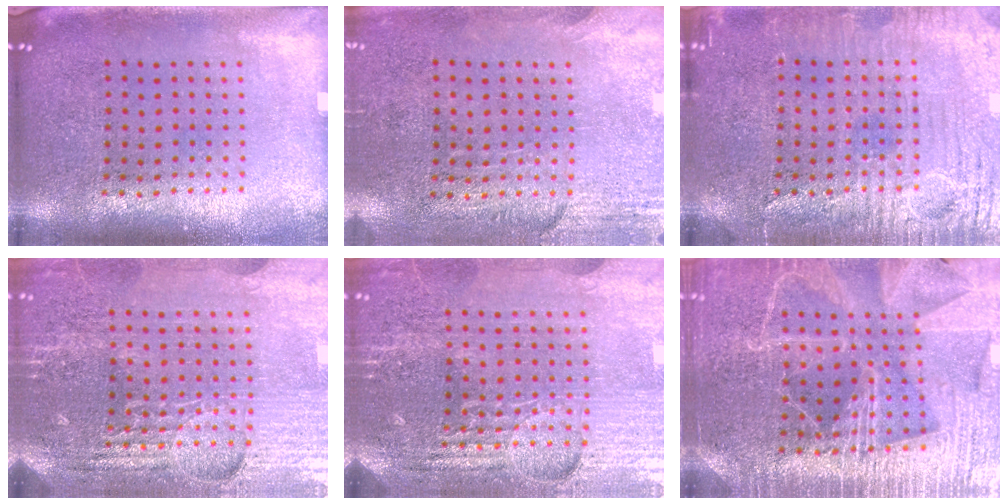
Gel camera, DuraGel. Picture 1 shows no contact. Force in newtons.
{"total": 2.8, "press": 2.4, "slide": 1.4}
{"total": 4.4, "press": 4.4, "slide": 0.4}
{"total": 4.9, "press": 4.6, "slide": 1.7}
{"total": 4.8, "press": 4.5, "slide": 1.6}
{"total": 4.4, "press": 4.1, "slide": 1.6}